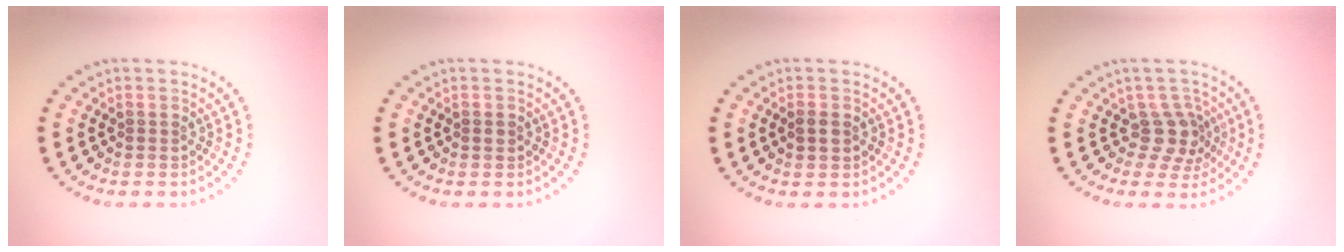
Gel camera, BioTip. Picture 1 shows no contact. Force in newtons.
{"total": 0.6, "press": 0.6, "slide": 0.1}
{"total": 1.4, "press": 1.4, "slide": 0.2}
{"total": 2.9, "press": 2.2, "slide": 1.8}